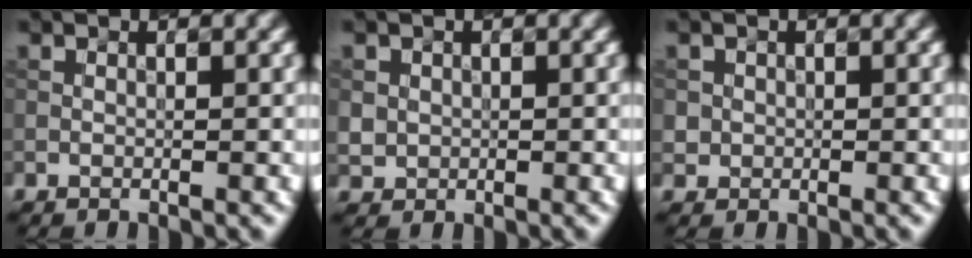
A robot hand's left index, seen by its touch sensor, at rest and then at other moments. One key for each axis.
{"total": 1.4, "fx": 0.1, "fy": 1.4, "fz": 0.1, "tx": 0.005, "ty": -0.005, "tz": 0.007}
{"total": 1.1, "fx": 0.0, "fy": 1.1, "fz": -0.1, "tx": 0.016, "ty": -0.003, "tz": 0.003}